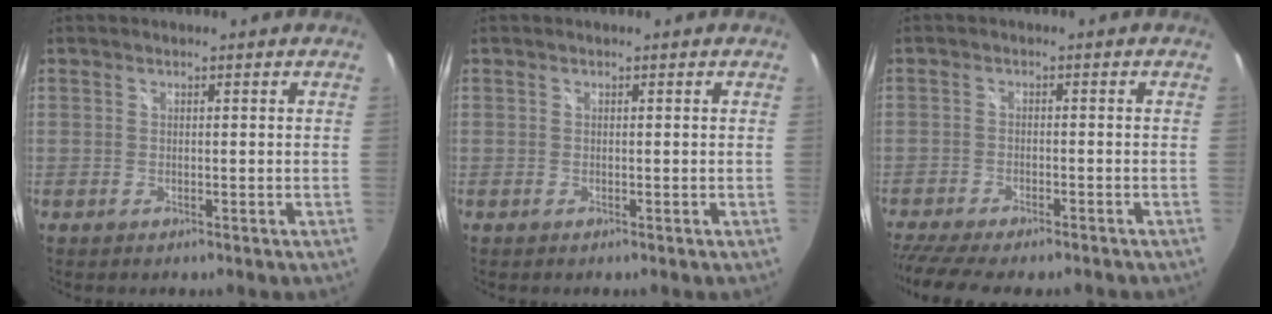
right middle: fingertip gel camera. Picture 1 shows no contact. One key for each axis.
{"total": 0.0}
{"total": 10.9, "fx": -9.2, "fy": 2.0, "fz": 5.5, "tx": -0.125, "ty": -0.035, "tz": -0.147}